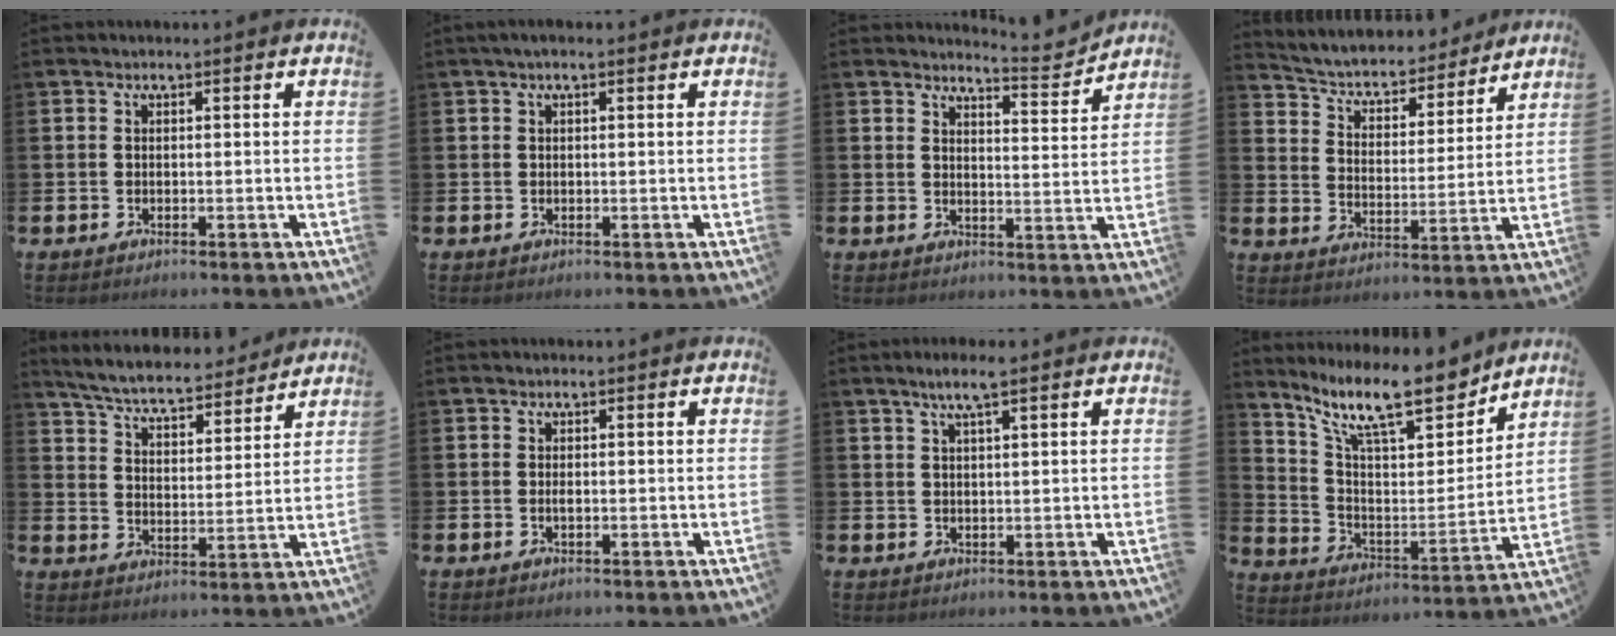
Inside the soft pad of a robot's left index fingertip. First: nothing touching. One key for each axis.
{"total": 0.9, "fx": 0.4, "fy": 0.2, "fz": 0.8, "tx": -0.014, "ty": 0.003, "tz": 0.006}
{"total": 4.5, "fx": 4.5, "fy": 0.1, "fz": 0.6, "tx": 0.000, "ty": -0.038, "tz": 0.073}
{"total": 5.2, "fx": 4.8, "fy": 1.8, "fz": 1.0, "tx": -0.056, "ty": -0.040, "tz": 0.077}
{"total": 6.2, "fx": 6.0, "fy": 0.9, "fz": 1.5, "tx": -0.062, "ty": -0.041, "tz": 0.102}
{"total": 0.7, "fx": 0.0, "fy": 0.2, "fz": 0.7, "tx": -0.015, "ty": 0.001, "tz": 0.000}
{"total": 3.3, "fx": 2.3, "fy": 0.3, "fz": 2.3, "tx": -0.046, "ty": 0.002, "tz": 0.040}
{"total": 14.1, "fx": 11.7, "fy": 3.5, "fz": 7.0, "tx": -0.157, "ty": -0.072, "tz": 0.203}